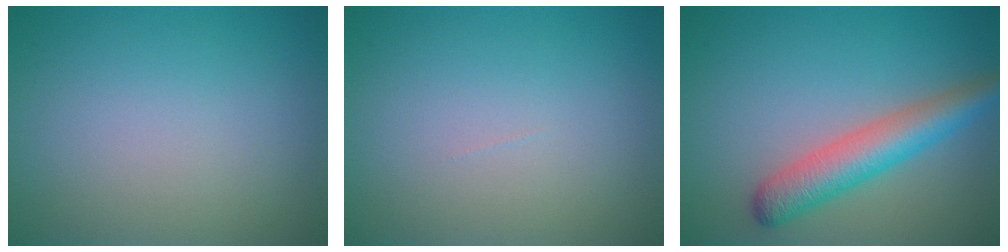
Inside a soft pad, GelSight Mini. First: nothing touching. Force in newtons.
{"total": 0.0}
{"total": 4.9, "press": 4.9, "slide": 0.2}